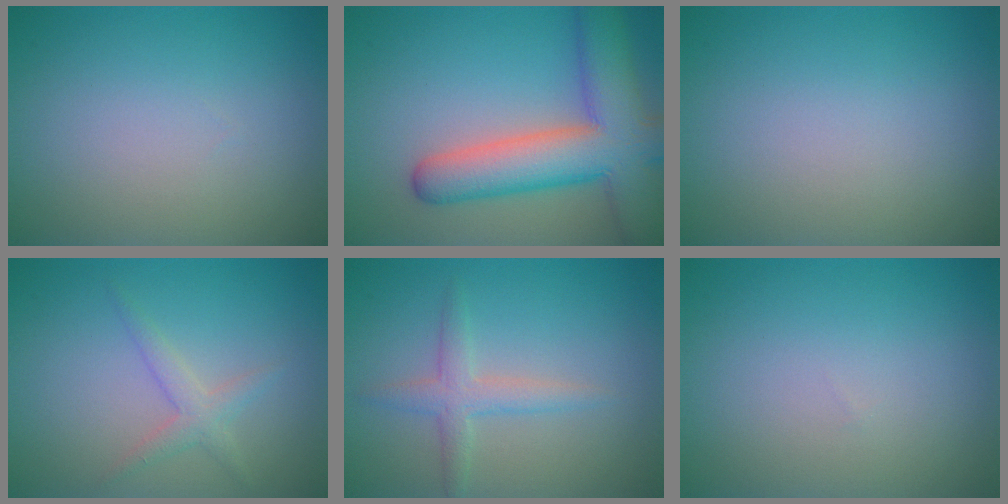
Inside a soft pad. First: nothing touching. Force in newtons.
{"total": 9.5, "press": 9.5, "slide": 0.5}
{"total": 0.0}
{"total": 1.8, "press": 1.8, "slide": 0.1}
{"total": 2.4, "press": 2.4, "slide": 0.0}
{"total": 0.0}